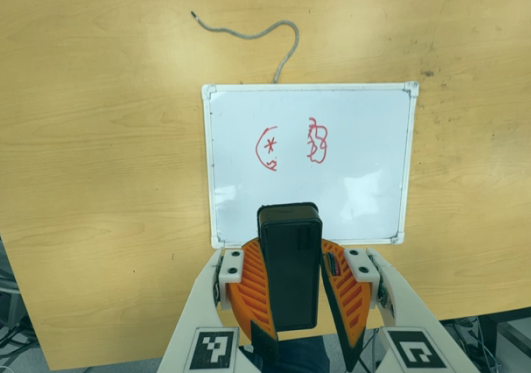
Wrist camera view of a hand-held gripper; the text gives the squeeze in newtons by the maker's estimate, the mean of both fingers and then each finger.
{"total": 10.1, "left": 9.8, "right": 10.4}